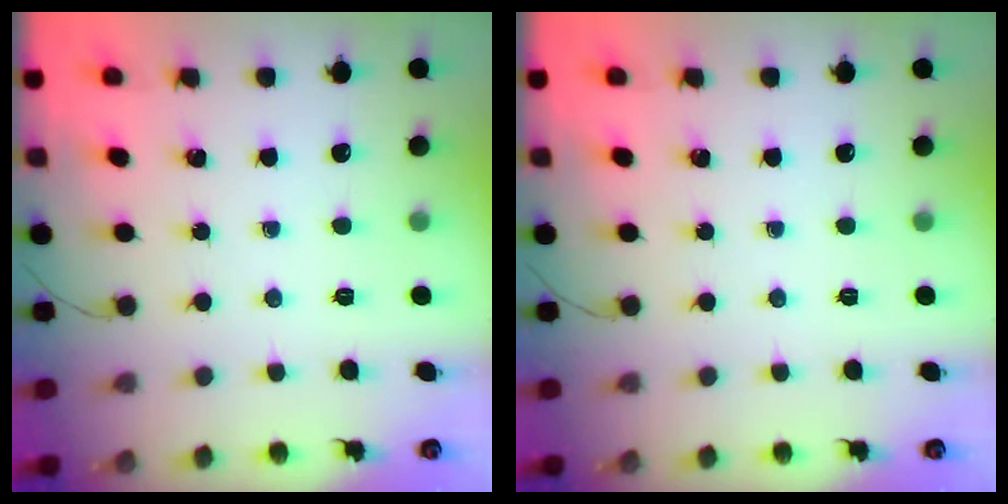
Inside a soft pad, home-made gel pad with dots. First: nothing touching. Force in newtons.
{"total": 0.0}